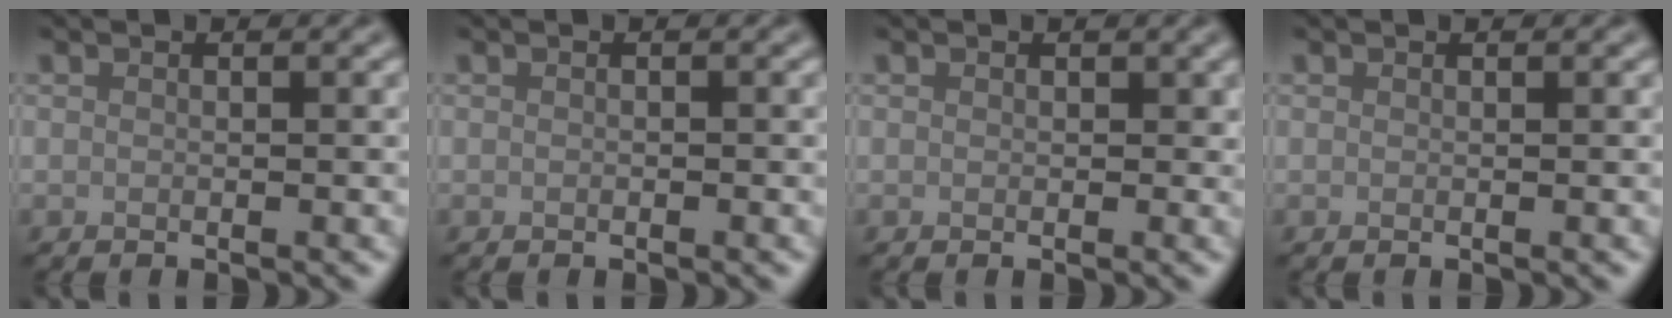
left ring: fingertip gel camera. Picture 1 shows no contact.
{"total": 0.0}
{"total": 0.7, "force": [0.1, 0.6, 0.3], "torque": [-0.001, -0.003, -0.001]}
{"total": 0.0}